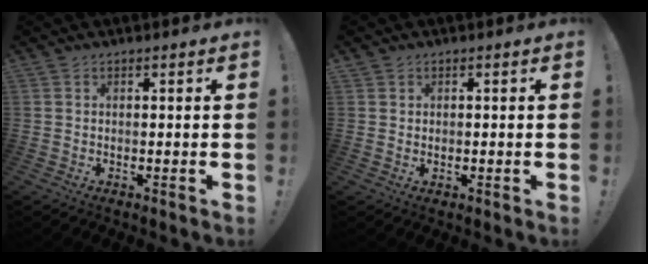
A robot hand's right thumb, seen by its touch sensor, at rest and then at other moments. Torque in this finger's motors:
{"motor_torque": [-0.50, -0.05, 0.06, -0.09, -0.01]}